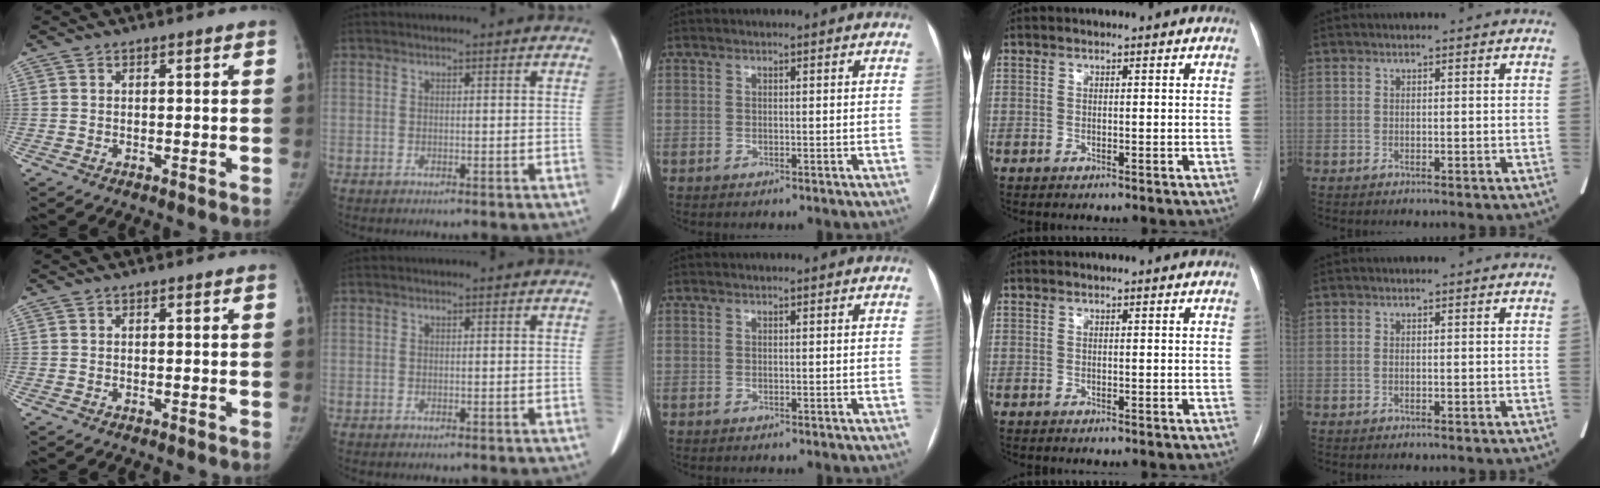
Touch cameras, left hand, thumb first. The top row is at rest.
{}